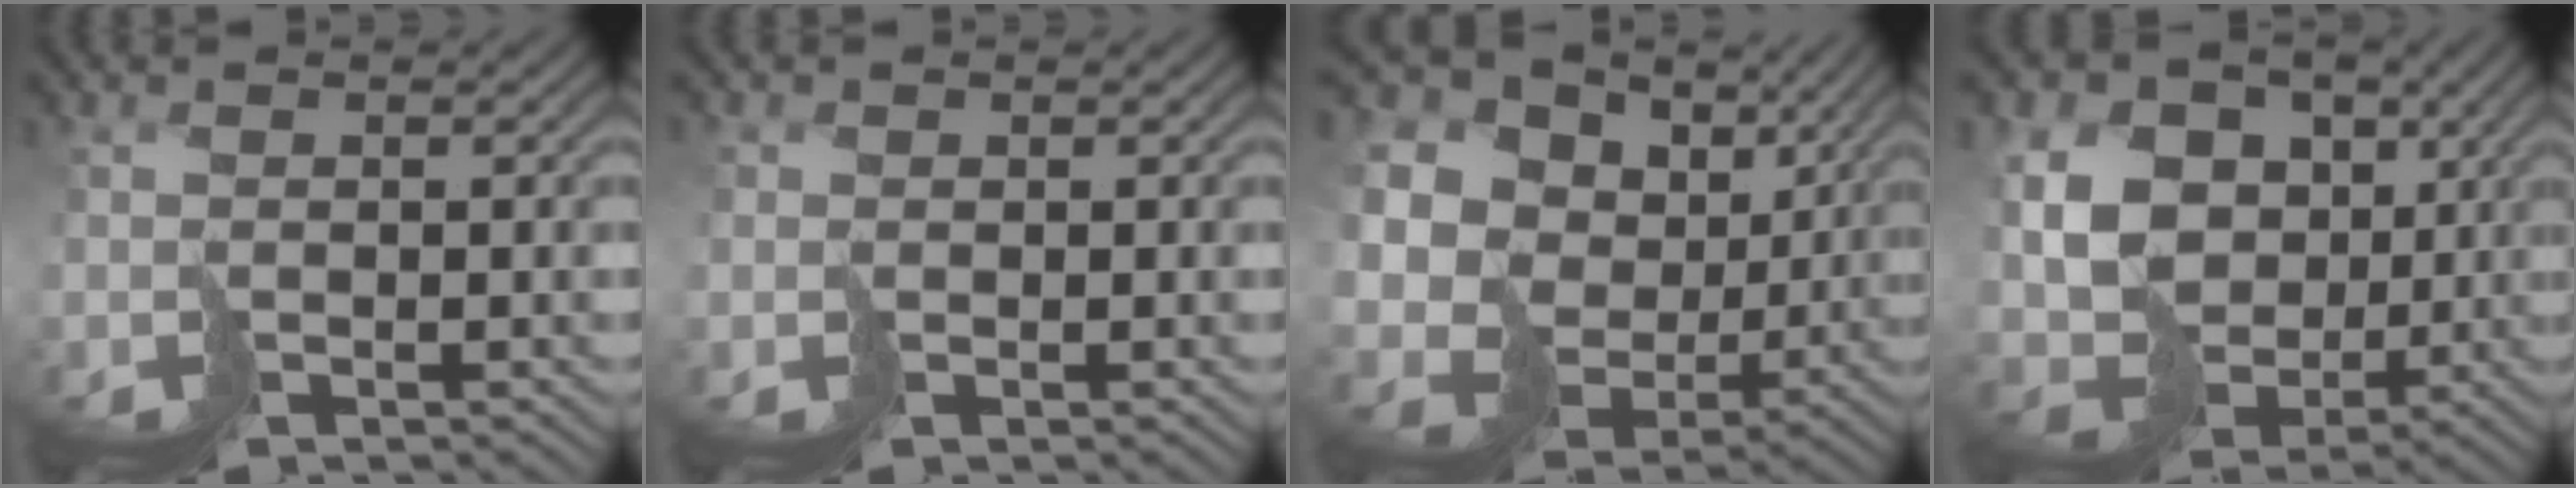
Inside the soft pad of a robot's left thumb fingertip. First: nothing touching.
{"total": 1.1, "force": [-0.1, 1.1, 0.1], "torque": [-0.005, -0.003, -0.002]}
{"total": 18.0, "force": [7.4, 13.7, 9.0], "torque": [-0.252, 0.028, 0.153]}
{"total": 13.4, "force": [3.1, 11.0, 7.0], "torque": [-0.186, 0.010, 0.067]}